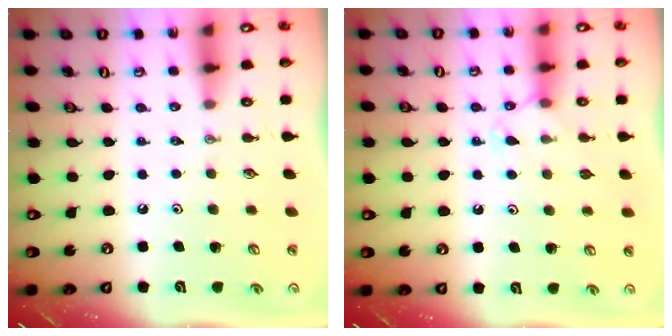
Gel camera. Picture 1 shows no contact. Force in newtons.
{"total": 6.7, "press": 6.6, "slide": 0.6}